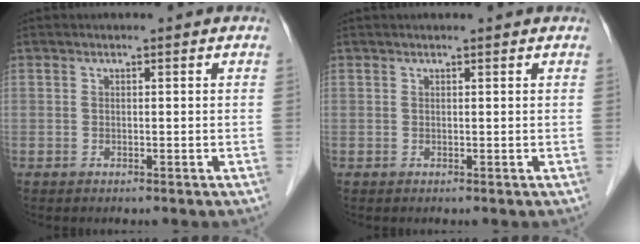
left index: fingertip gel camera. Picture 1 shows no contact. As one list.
[{"total": 2.0, "force": [1.9, 0.0, 0.7], "torque": [-0.009, 0.019, 0.024]}]